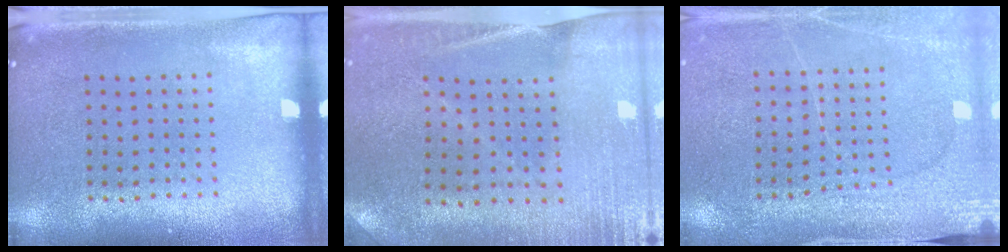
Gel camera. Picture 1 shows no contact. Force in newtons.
{"total": 0.5, "press": 0.5, "slide": 0.0}
{"total": 2.9, "press": 2.9, "slide": 0.2}